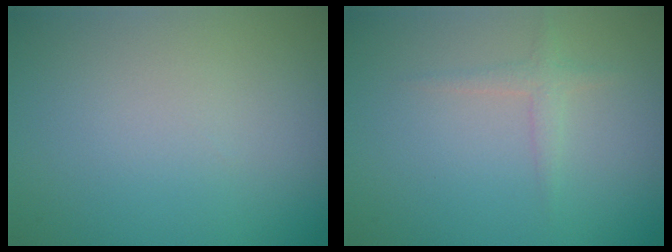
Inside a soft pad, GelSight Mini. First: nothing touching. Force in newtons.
{"total": 1.3, "press": 1.3, "slide": 0.0}